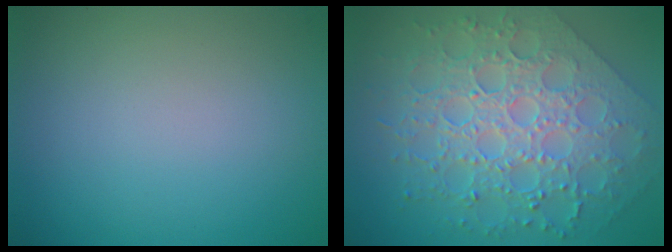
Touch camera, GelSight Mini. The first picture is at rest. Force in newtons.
{"total": 8.4, "press": 6.1, "slide": 5.7}